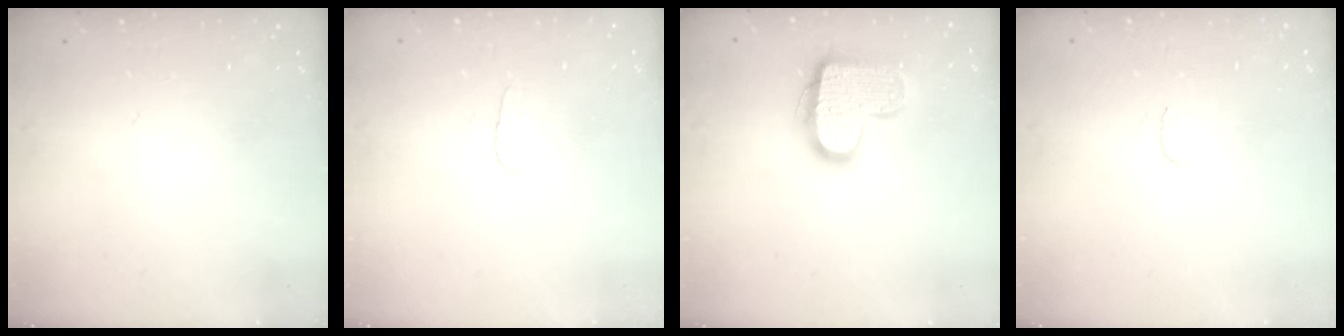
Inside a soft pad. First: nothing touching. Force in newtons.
{"total": 2.9, "press": 2.8, "slide": 0.3}
{"total": 15.5, "press": 15.4, "slide": 1.0}
{"total": 3.0, "press": 3.0, "slide": 0.3}